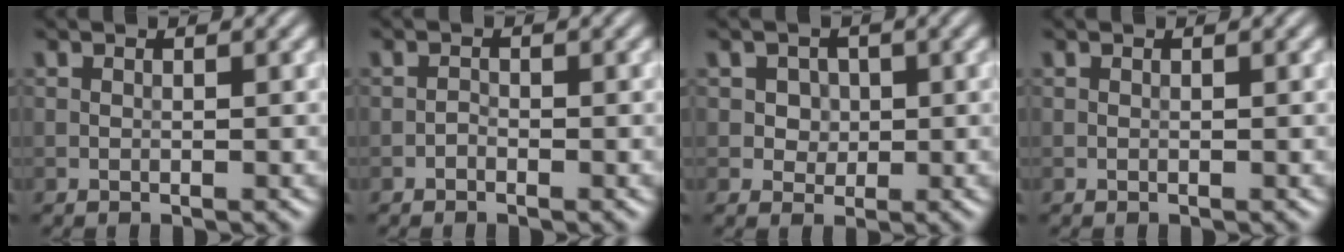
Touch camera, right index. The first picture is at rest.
{"total": 0.6, "force": [-0.4, 0.3, 0.2], "torque": [-0.001, 0.001, -0.010]}
{"total": 2.6, "force": [0.7, 2.2, 1.1], "torque": [-0.014, 0.002, 0.013]}
{"total": 0.0}